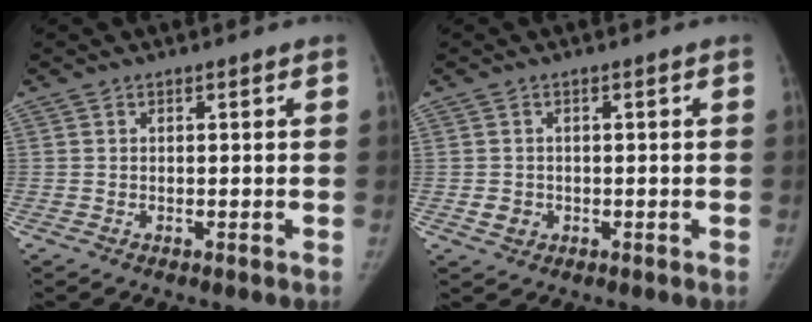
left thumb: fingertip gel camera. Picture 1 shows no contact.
{"total": 2.3, "force": [-0.6, 2.1, 0.9], "torque": [-0.010, 0.003, -0.005]}